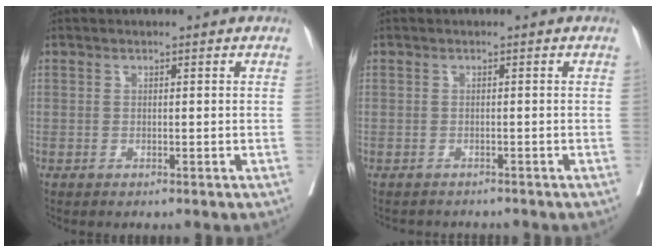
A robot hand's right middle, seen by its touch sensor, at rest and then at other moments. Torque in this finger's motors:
{"motor_torque": [-0.28, -0.11, -0.09, -0.12]}